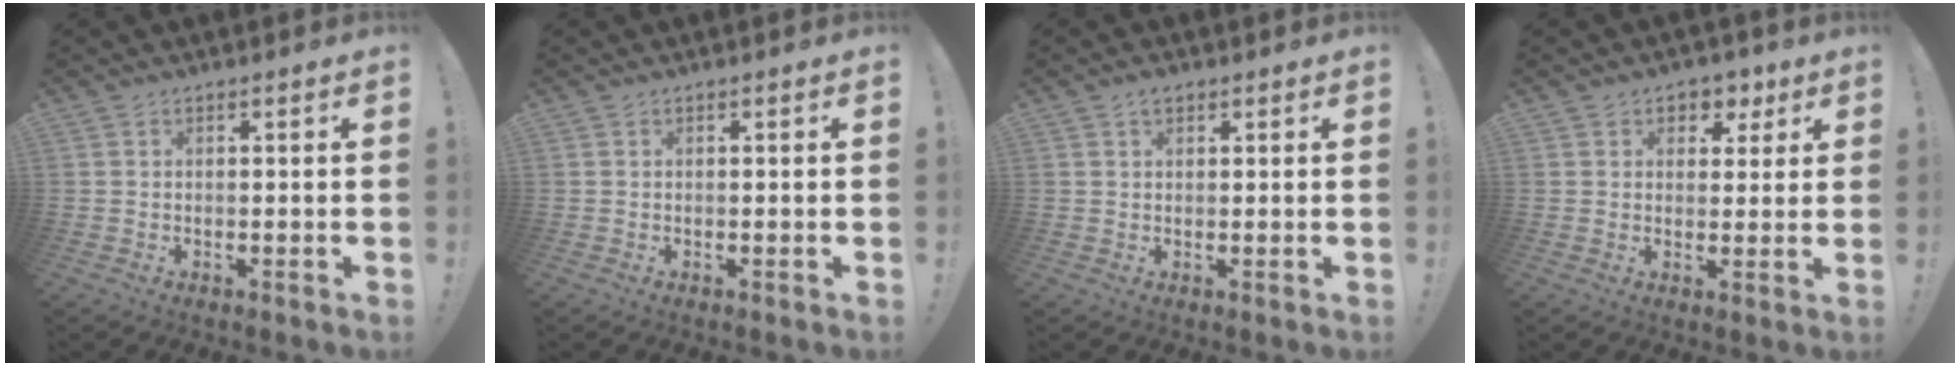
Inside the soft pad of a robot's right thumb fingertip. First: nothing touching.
{"total": 0.0}
{"total": 2.1, "force": [1.2, 1.1, 1.2], "torque": [-0.020, 0.000, 0.023]}
{"total": 5.2, "force": [2.6, 4.3, 1.5], "torque": [-0.014, -0.013, 0.048]}